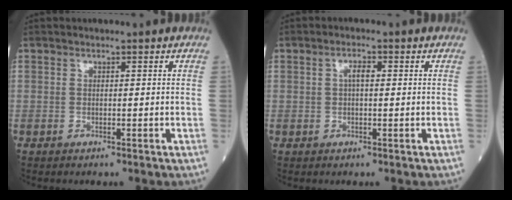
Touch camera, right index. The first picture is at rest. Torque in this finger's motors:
{"motor_torque": [0.16, -0.03, 0.00, 0.03]}